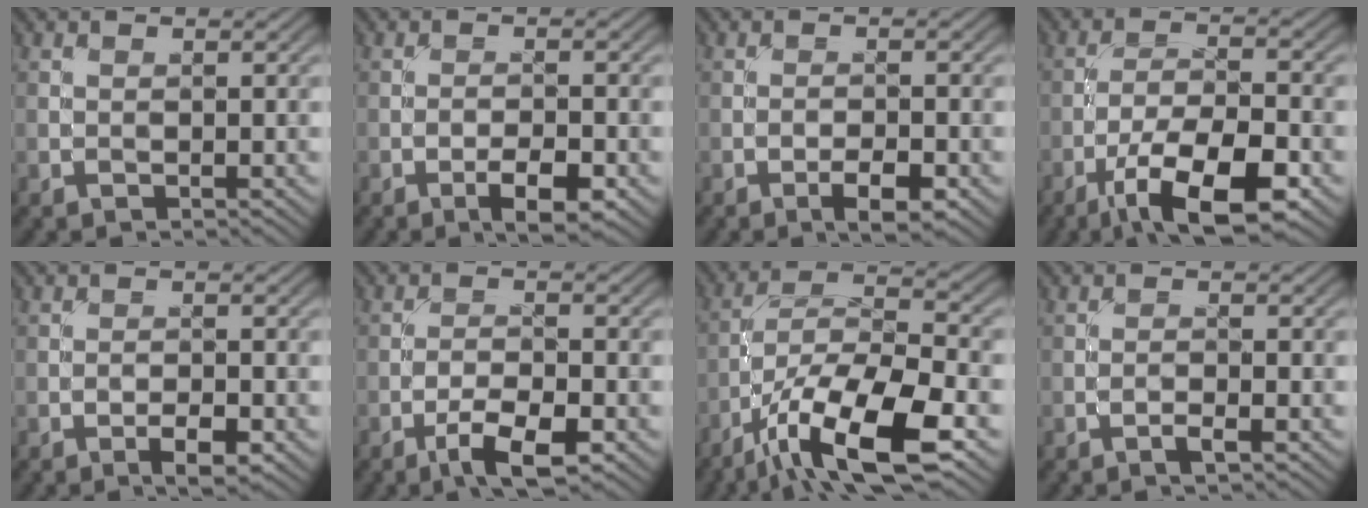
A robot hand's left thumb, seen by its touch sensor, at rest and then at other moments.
{"total": 4.2, "force": [-2.3, 1.2, 3.3], "torque": [-0.055, 0.004, -0.036]}
{"total": 3.4, "force": [-1.9, 0.9, 2.6], "torque": [-0.044, 0.002, -0.032]}
{"total": 11.4, "force": [-6.5, 3.6, 8.6], "torque": [-0.151, -0.002, -0.118]}
{"total": 2.7, "force": [-1.5, 0.8, 2.1], "torque": [-0.037, 0.001, -0.027]}
{"total": 5.6, "force": [-3.3, 1.6, 4.2], "torque": [-0.078, 0.003, -0.059]}
{"total": 14.4, "force": [-7.9, 4.5, 11.1], "torque": [-0.212, -0.007, -0.151]}
{"total": 1.2, "force": [-0.8, 0.0, 0.9], "torque": [-0.019, 0.003, -0.017]}